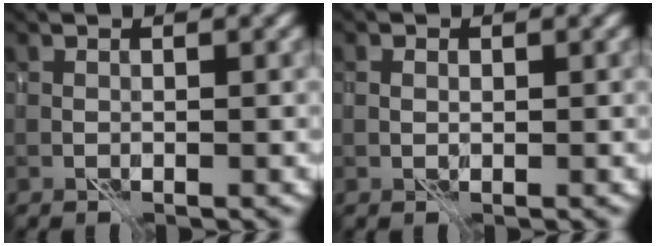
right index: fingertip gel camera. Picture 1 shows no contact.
{"total": 0.9, "force": [0.2, 0.7, 0.5], "torque": [-0.010, 0.002, 0.003]}